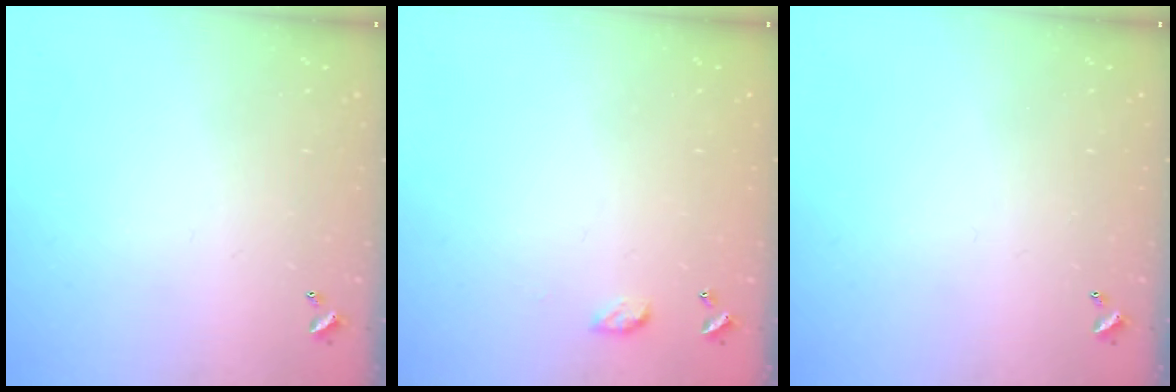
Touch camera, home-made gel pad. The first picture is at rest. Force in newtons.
{"total": 4.4, "press": 4.4, "slide": 0.6}
{"total": 0.0}